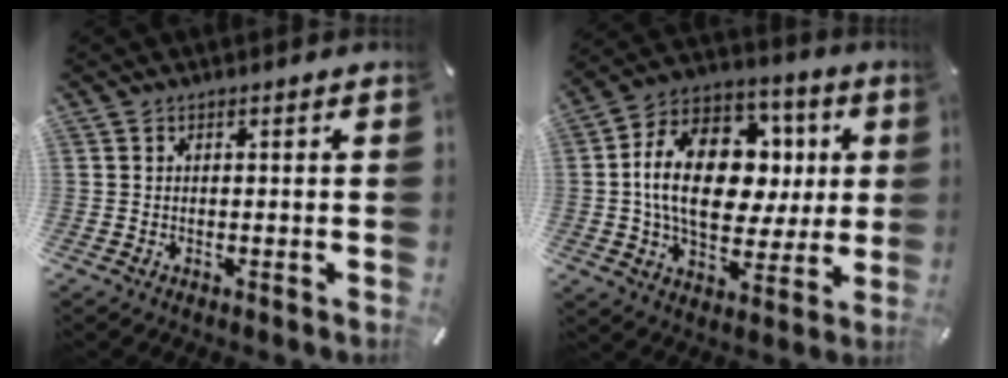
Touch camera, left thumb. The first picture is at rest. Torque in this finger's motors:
{"motor_torque": [1.36, 1.32, 2.07, -0.70, 0.65]}